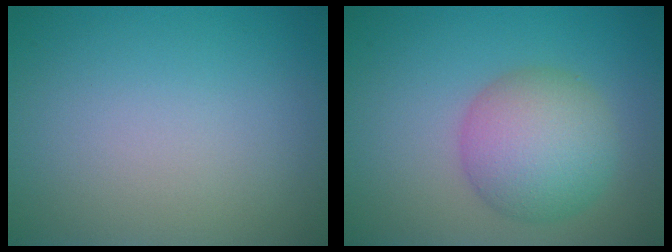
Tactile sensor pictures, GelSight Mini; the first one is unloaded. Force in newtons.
{"total": 6.2, "press": 6.1, "slide": 0.3}